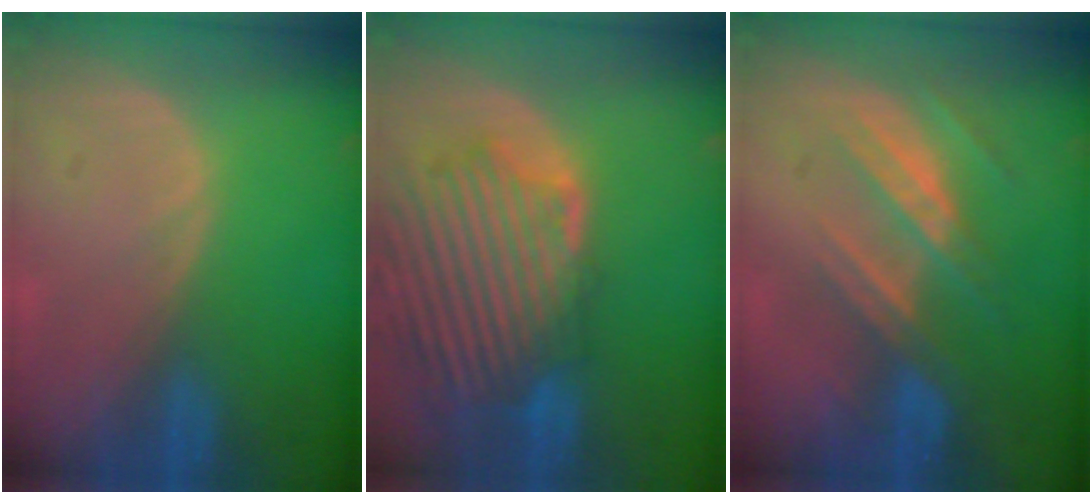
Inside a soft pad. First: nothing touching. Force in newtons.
{"total": 13.5, "press": 11.7, "slide": 6.7}
{"total": 7.3, "press": 6.8, "slide": 2.6}